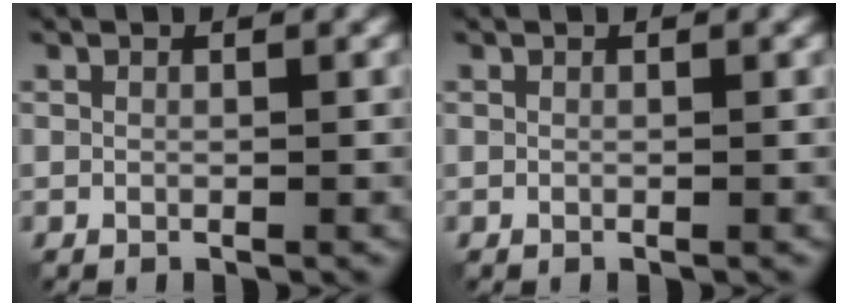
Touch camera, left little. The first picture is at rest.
{"total": 0.0}